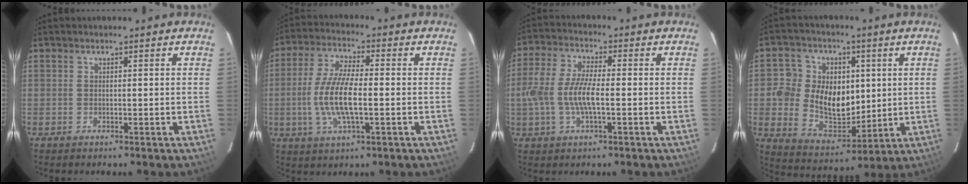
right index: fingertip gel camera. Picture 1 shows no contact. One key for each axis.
{"total": 11.0, "fx": -1.7, "fy": 3.1, "fz": 10.4, "tx": -0.214, "ty": -0.001, "tz": -0.034}
{"total": 9.1, "fx": -1.6, "fy": 2.9, "fz": 8.5, "tx": -0.180, "ty": 0.003, "tz": -0.033}
{"total": 13.4, "fx": 1.6, "fy": 11.1, "fz": 7.3, "tx": -0.151, "ty": 0.007, "tz": 0.036}